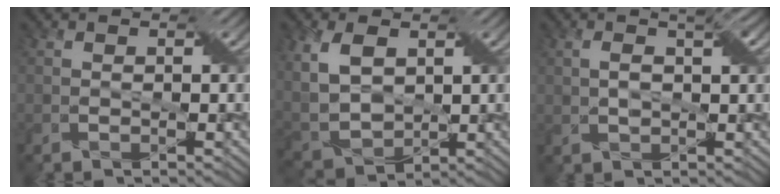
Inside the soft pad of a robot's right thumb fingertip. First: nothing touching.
{"total": 8.6, "force": [2.8, 5.5, 6.1], "torque": [-0.166, 0.003, 0.057]}
{"total": 3.7, "force": [1.1, 1.3, 3.3], "torque": [-0.069, 0.009, 0.020]}